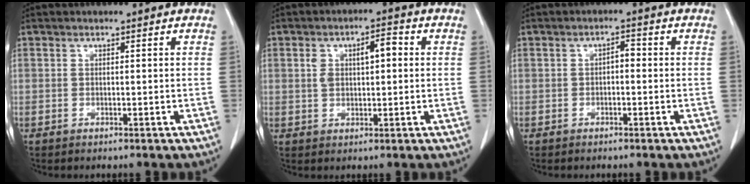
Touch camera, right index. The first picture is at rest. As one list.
[{"total": 5.5, "force": [1.0, 2.6, 4.7], "torque": [-0.084, 0.023, 0.022]}, {"total": 1.7, "force": [-0.2, 0.7, 1.5], "torque": [-0.019, 0.006, -0.005]}]